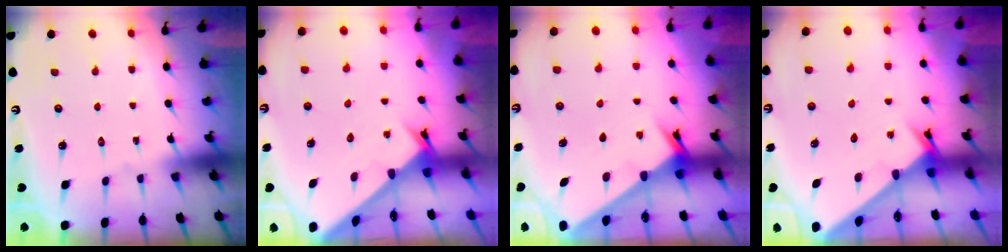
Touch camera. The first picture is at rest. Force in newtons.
{"total": 2.5, "press": 2.5, "slide": 0.2}
{"total": 2.4, "press": 2.3, "slide": 0.2}
{"total": 1.3, "press": 1.3, "slide": 0.1}